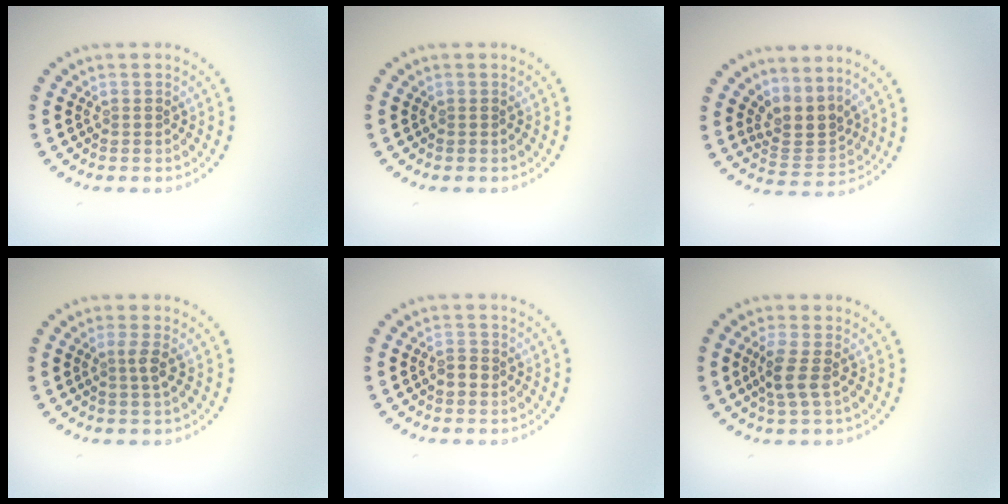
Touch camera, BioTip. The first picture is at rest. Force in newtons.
{"total": 0.0}
{"total": 3.0, "press": 2.1, "slide": 2.1}
{"total": 1.5, "press": 1.1, "slide": 1.0}
{"total": 1.3, "press": 1.3, "slide": 0.1}
{"total": 2.4, "press": 2.0, "slide": 1.2}